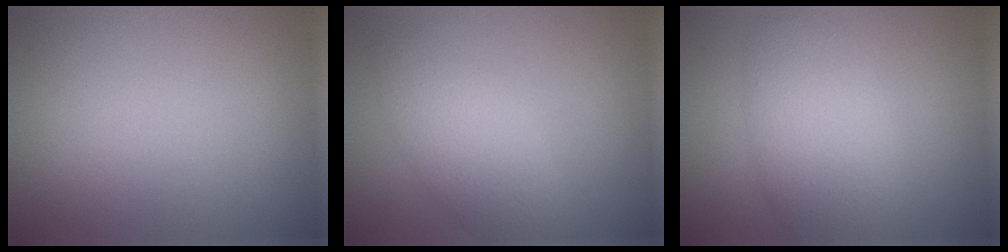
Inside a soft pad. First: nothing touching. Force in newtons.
{"total": 3.9, "press": 3.9, "slide": 0.0}
{"total": 6.1, "press": 6.1, "slide": 0.3}